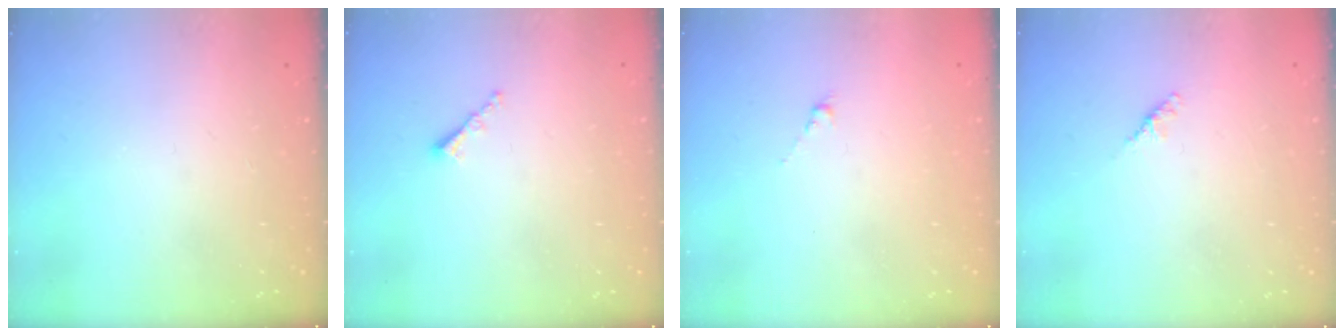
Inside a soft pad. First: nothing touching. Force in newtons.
{"total": 1.0, "press": 0.9, "slide": 0.4}
{"total": 0.0}
{"total": 1.8, "press": 1.7, "slide": 0.6}